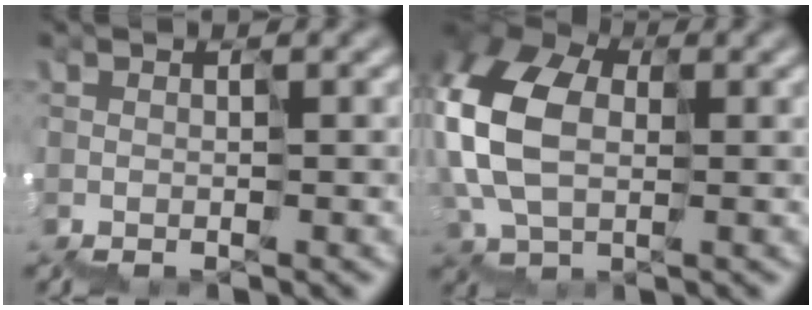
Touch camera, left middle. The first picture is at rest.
{"total": 8.3, "force": [1.7, 6.0, 5.5], "torque": [-0.177, 0.024, 0.028]}